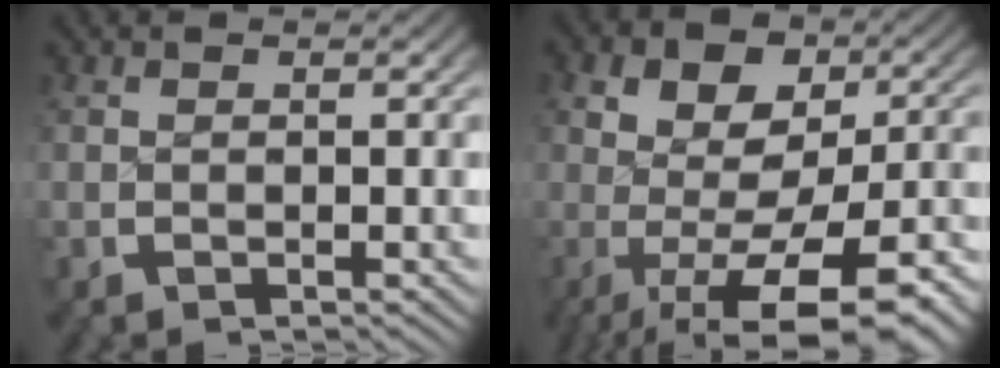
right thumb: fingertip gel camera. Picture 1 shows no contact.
{"total": 12.0, "force": [-2.9, 6.9, 9.4], "torque": [-0.161, -0.049, -0.022]}